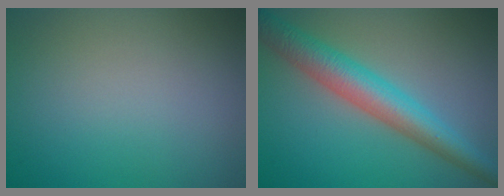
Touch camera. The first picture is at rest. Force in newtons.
{"total": 5.8, "press": 5.8, "slide": 0.1}